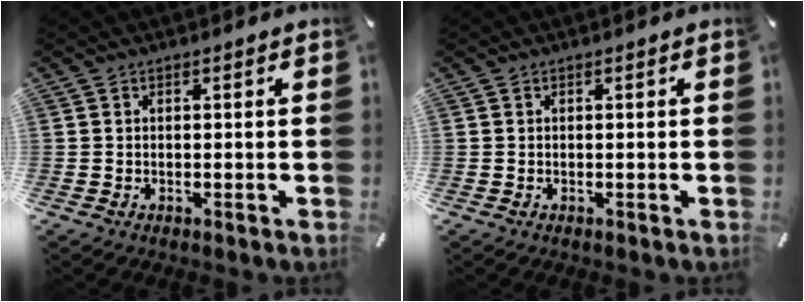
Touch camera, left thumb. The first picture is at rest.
{"total": 0.0}